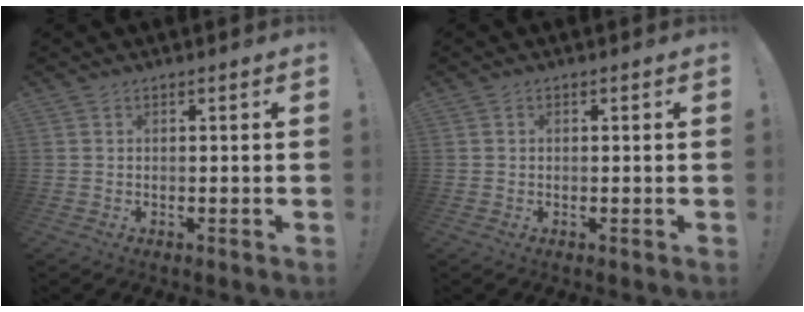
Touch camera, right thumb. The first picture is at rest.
{"total": 0.0}